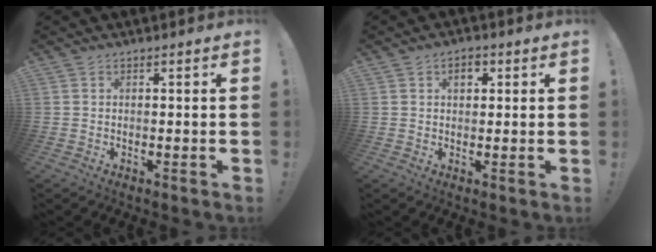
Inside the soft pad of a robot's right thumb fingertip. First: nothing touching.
{"total": 3.6, "force": [1.2, 2.5, 2.4], "torque": [-0.023, -0.001, 0.014]}